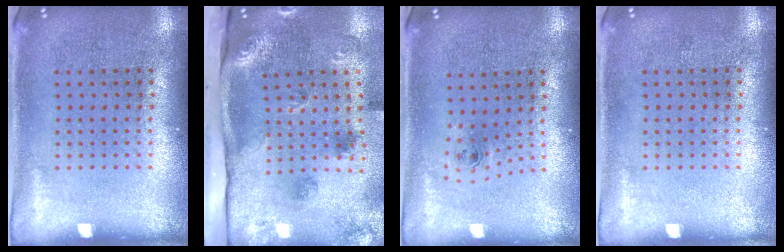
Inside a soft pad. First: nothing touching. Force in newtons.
{"total": 3.0, "press": 2.0, "slide": 2.2}
{"total": 0.7, "press": 0.3, "slide": 0.6}
{"total": 0.0}